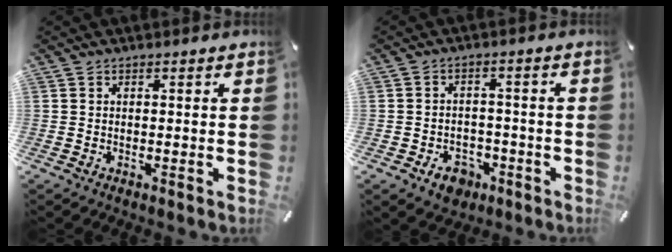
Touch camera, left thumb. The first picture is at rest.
{"total": 6.2, "force": [-3.3, 4.5, 2.7], "torque": [-0.056, 0.015, -0.061]}